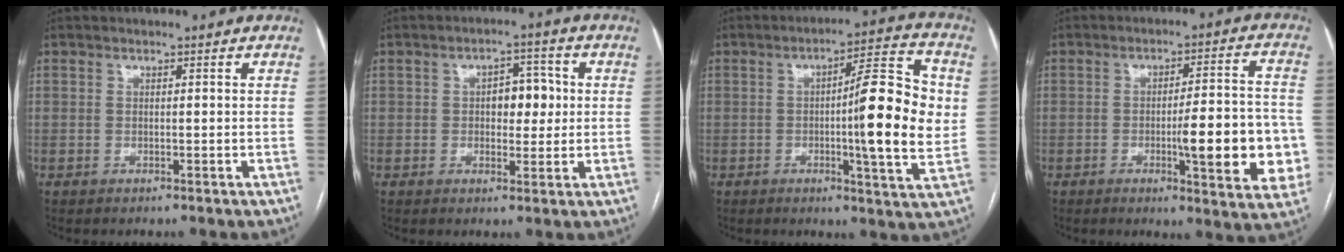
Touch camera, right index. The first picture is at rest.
{"total": 5.4, "force": [0.5, 2.9, 4.5], "torque": [-0.061, 0.014, 0.010]}
{"total": 14.9, "force": [0.4, 1.2, 14.8], "torque": [-0.205, 0.007, -0.001]}
{"total": 14.3, "force": [-3.1, 2.5, 13.8], "torque": [-0.166, 0.007, -0.035]}